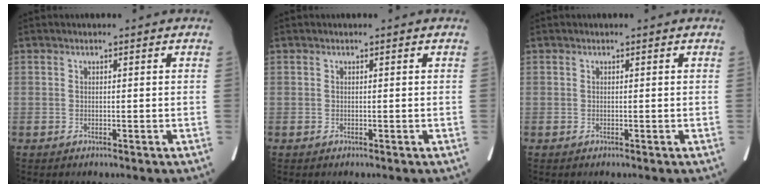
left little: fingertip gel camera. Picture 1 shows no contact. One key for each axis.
{"total": 0.0}
{"total": 0.0}